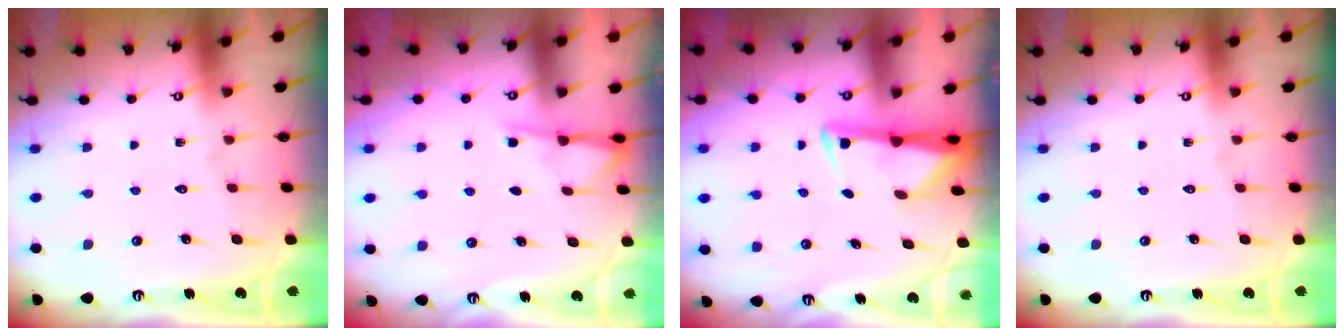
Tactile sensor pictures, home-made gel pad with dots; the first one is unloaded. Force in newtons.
{"total": 4.1, "press": 4.1, "slide": 0.6}
{"total": 3.0, "press": 2.9, "slide": 0.5}
{"total": 0.0}